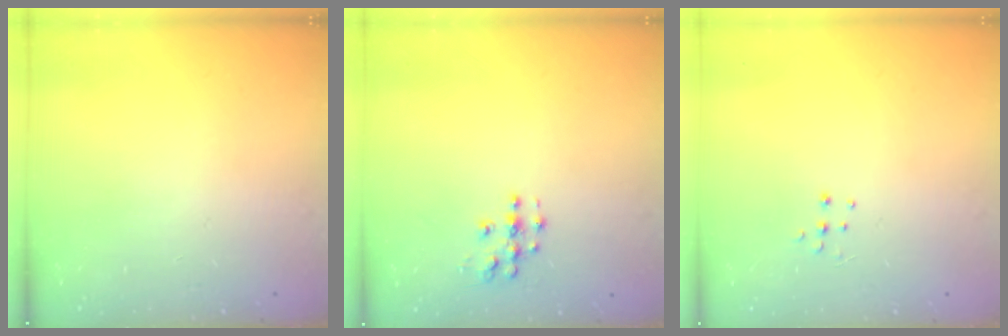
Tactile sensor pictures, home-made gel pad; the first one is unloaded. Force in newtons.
{"total": 6.1, "press": 6.1, "slide": 0.3}
{"total": 4.3, "press": 4.3, "slide": 0.4}